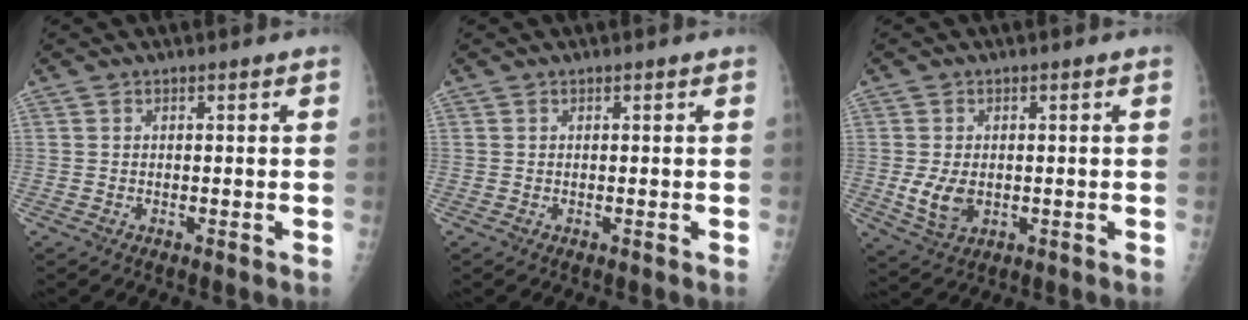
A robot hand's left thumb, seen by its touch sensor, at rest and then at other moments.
{"total": 0.0}
{"total": 5.8, "force": [-0.6, 4.0, 4.2], "torque": [-0.073, -0.009, -0.001]}